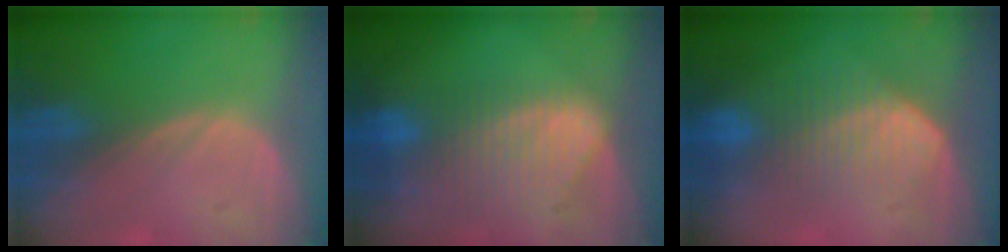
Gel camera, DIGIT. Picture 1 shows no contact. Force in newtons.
{"total": 9.3, "press": 8.1, "slide": 4.4}
{"total": 6.7, "press": 6.6, "slide": 1.4}